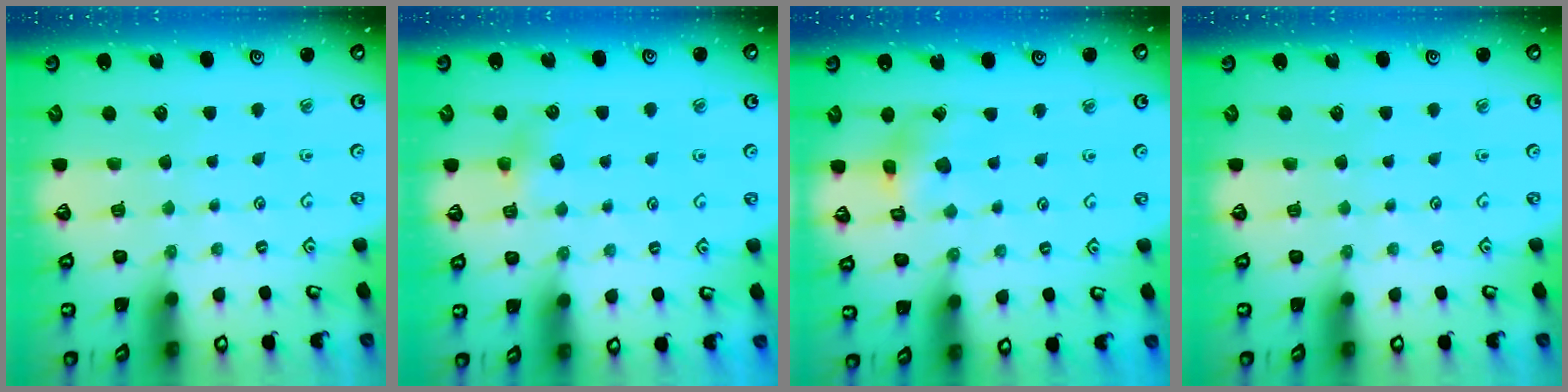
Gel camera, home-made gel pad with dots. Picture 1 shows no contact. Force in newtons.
{"total": 4.7, "press": 4.6, "slide": 0.7}
{"total": 6.5, "press": 6.5, "slide": 0.6}
{"total": 0.0}